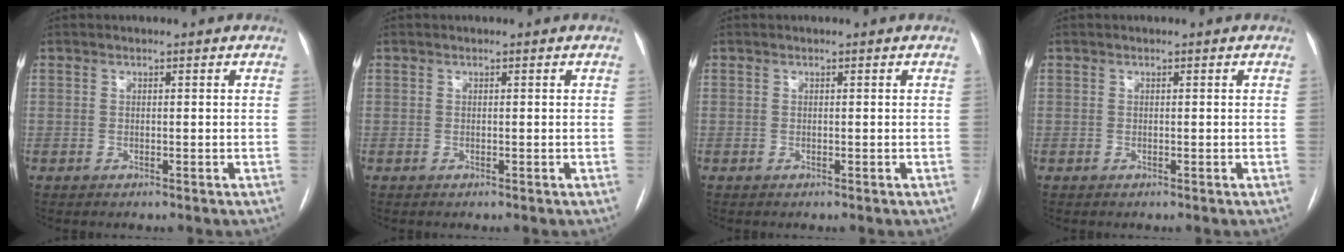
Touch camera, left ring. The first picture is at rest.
{"total": 0.0}
{"total": 0.0}
{"total": 0.0}